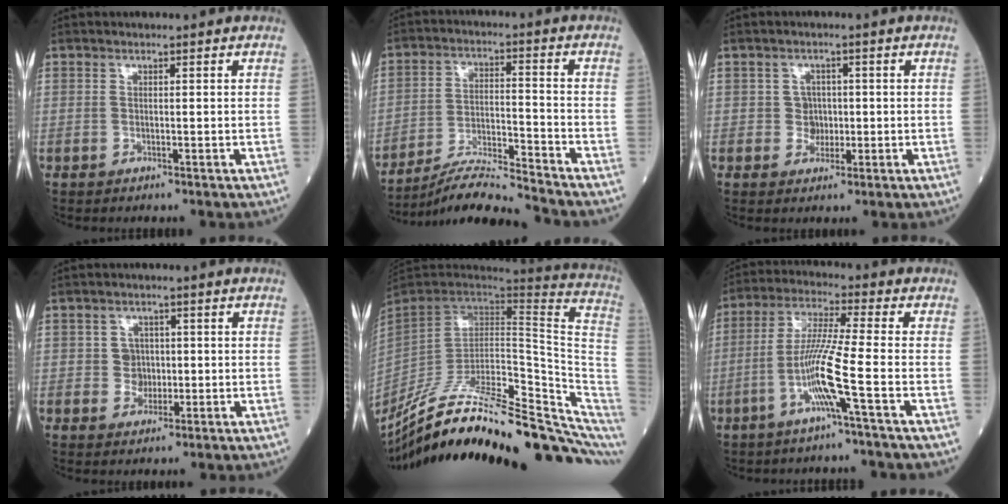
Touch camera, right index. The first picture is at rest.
{"total": 10.0, "force": [-9.5, -1.7, 2.6], "torque": [-0.046, -0.002, -0.171]}
{"total": 2.4, "force": [0.0, 2.4, 0.5], "torque": [-0.003, 0.008, 0.002]}
{"total": 2.7, "force": [0.1, 2.6, 0.7], "torque": [-0.004, 0.007, 0.005]}
{"total": 33.6, "force": [-25.8, 5.4, 20.9], "torque": [-0.249, -0.027, -0.385]}
{"total": 8.7, "force": [-3.2, -1.4, 8.0], "torque": [-0.160, 0.000, -0.066]}